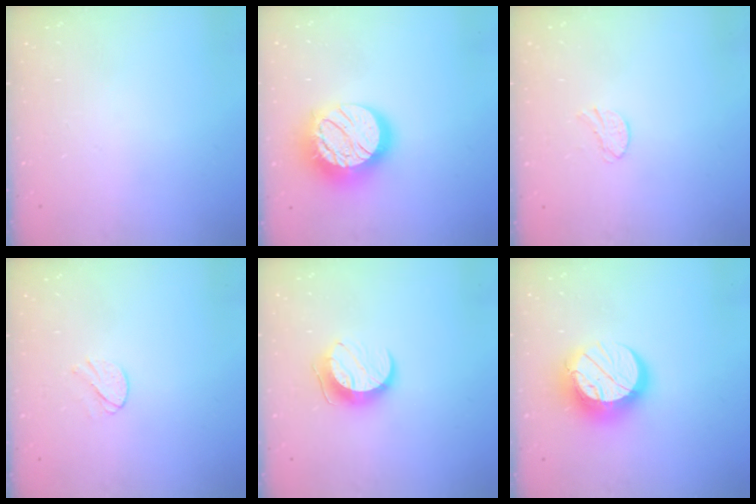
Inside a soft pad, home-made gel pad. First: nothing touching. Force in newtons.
{"total": 18.6, "press": 18.6, "slide": 1.2}
{"total": 5.7, "press": 5.7, "slide": 0.5}
{"total": 3.7, "press": 3.7, "slide": 0.4}
{"total": 9.6, "press": 9.6, "slide": 0.3}
{"total": 13.4, "press": 13.3, "slide": 1.4}